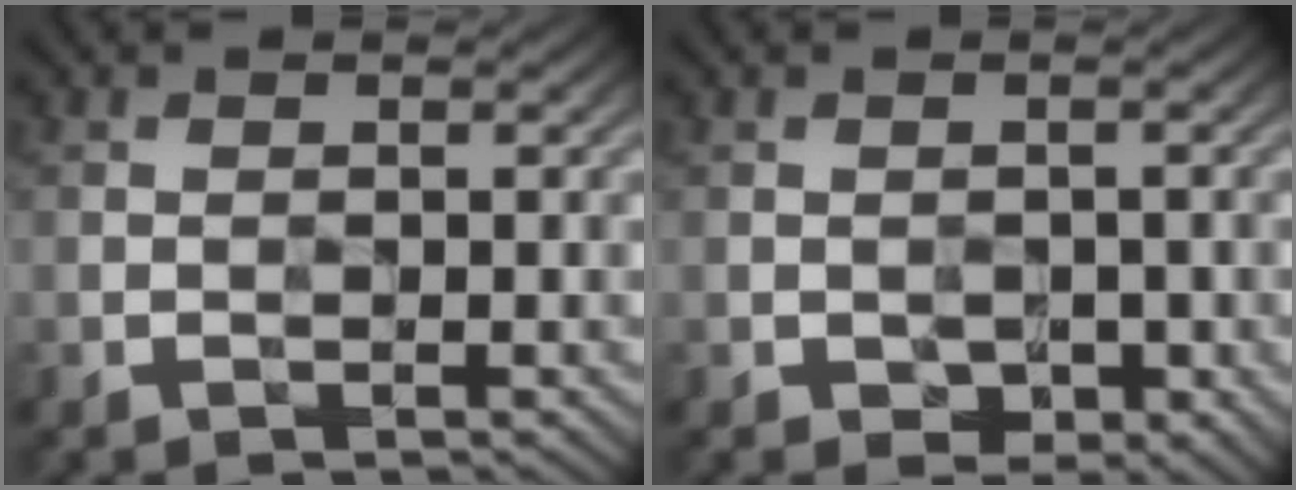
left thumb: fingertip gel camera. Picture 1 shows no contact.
{"total": 3.2, "force": [-1.3, 2.5, 1.6], "torque": [-0.016, 0.001, -0.015]}